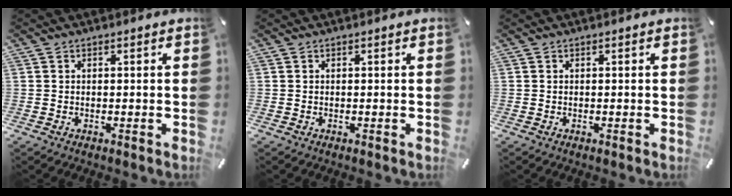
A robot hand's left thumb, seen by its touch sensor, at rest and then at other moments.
{"total": 0.0}
{"total": 0.0}